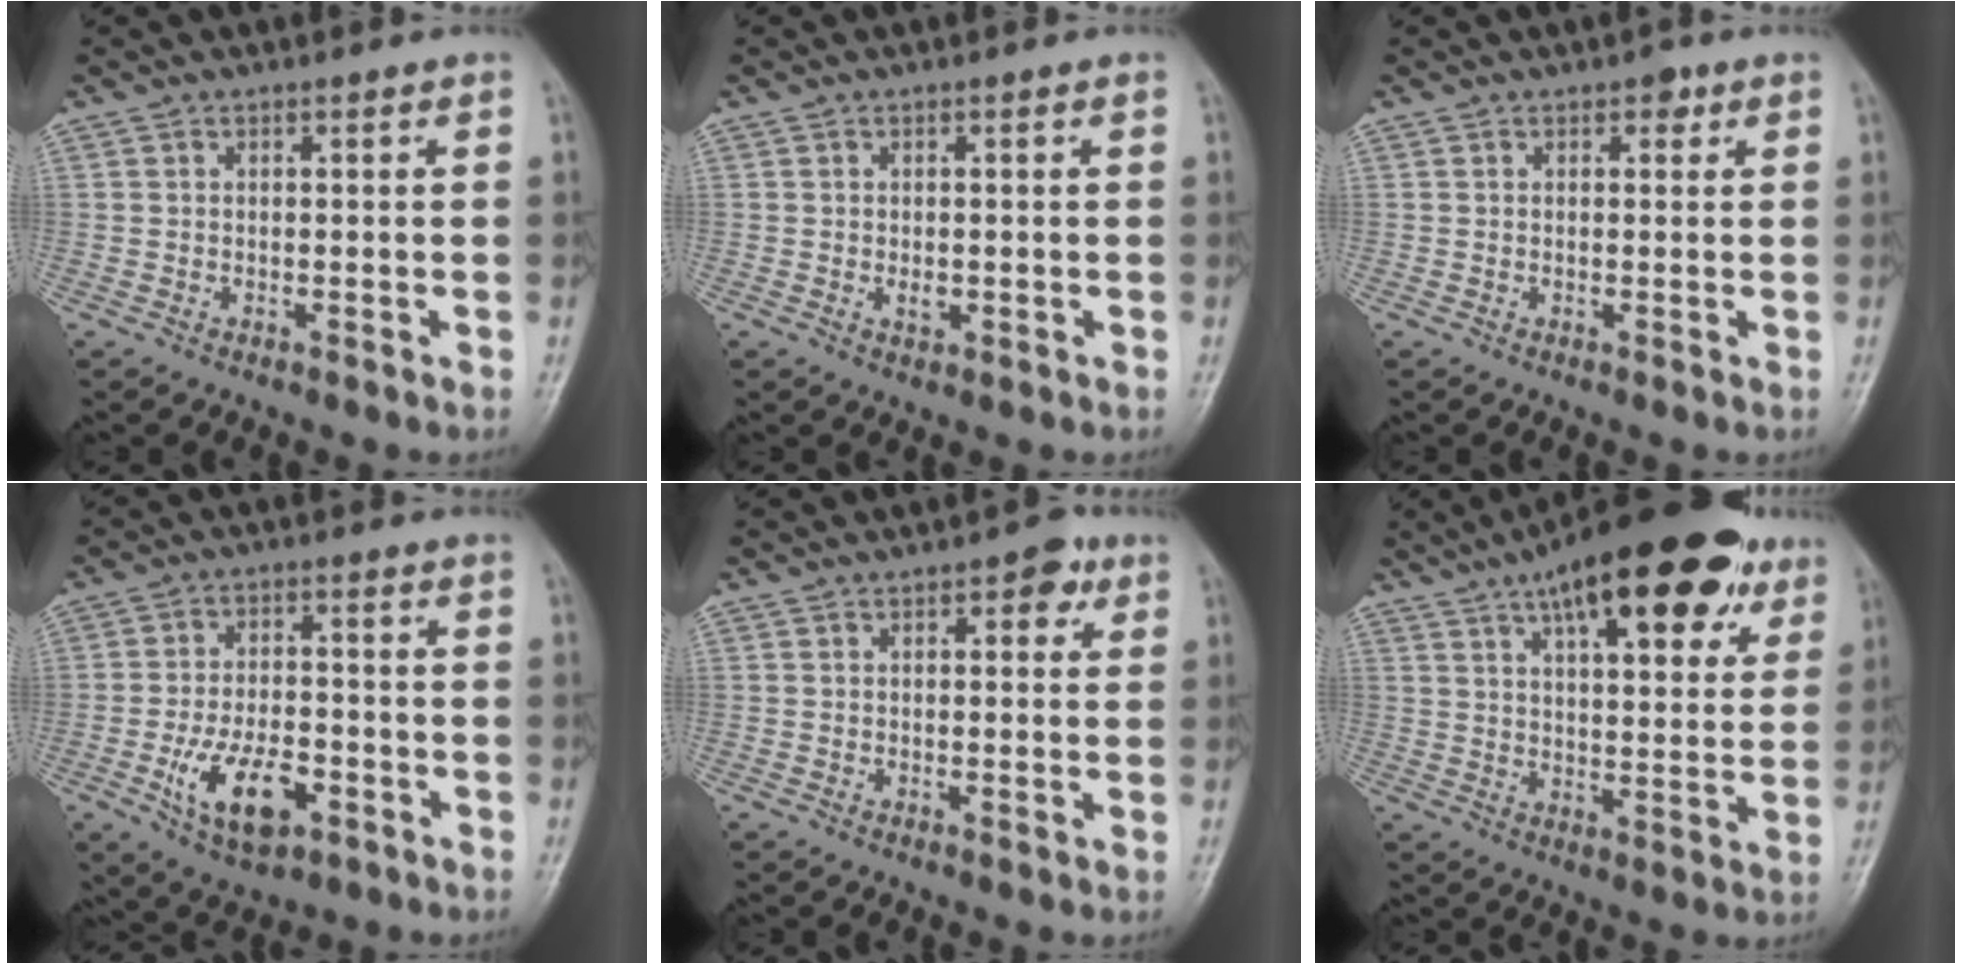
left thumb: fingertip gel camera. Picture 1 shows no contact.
{"total": 2.3, "force": [-0.3, 1.5, 1.7], "torque": [-0.018, 0.000, -0.005]}
{"total": 1.9, "force": [0.9, 1.3, 1.2], "torque": [0.000, 0.003, 0.007]}
{"total": 11.5, "force": [-4.4, 6.0, 8.7], "torque": [-0.144, 0.019, -0.072]}
{"total": 4.1, "force": [1.7, 2.2, 3.0], "torque": [-0.016, 0.003, 0.012]}
{"total": 22.6, "force": [12.6, 8.5, 16.7], "torque": [-0.218, -0.011, 0.182]}